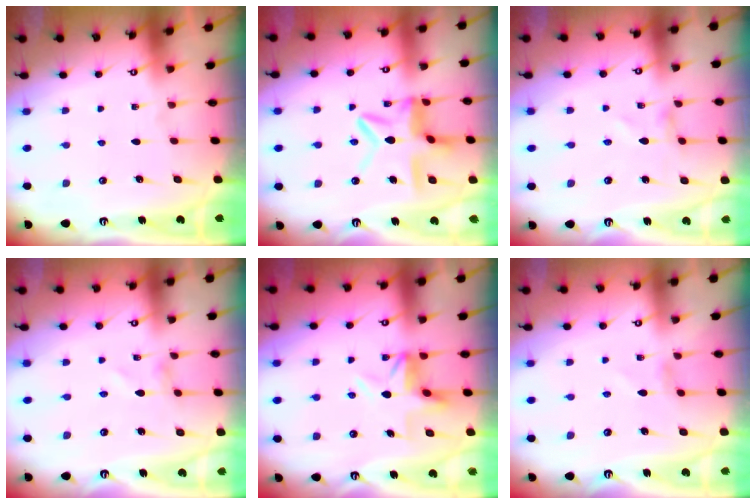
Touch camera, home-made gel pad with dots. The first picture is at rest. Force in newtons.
{"total": 11.1, "press": 11.0, "slide": 1.1}
{"total": 0.0}
{"total": 1.0, "press": 1.0, "slide": 0.1}
{"total": 4.5, "press": 3.9, "slide": 2.2}
{"total": 1.5, "press": 1.4, "slide": 0.3}